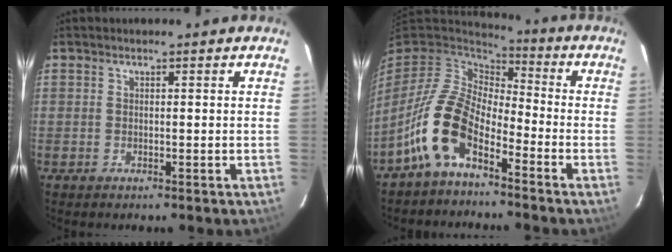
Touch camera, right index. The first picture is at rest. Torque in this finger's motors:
{"motor_torque": [1.28, -0.86, 1.05, 0.21]}